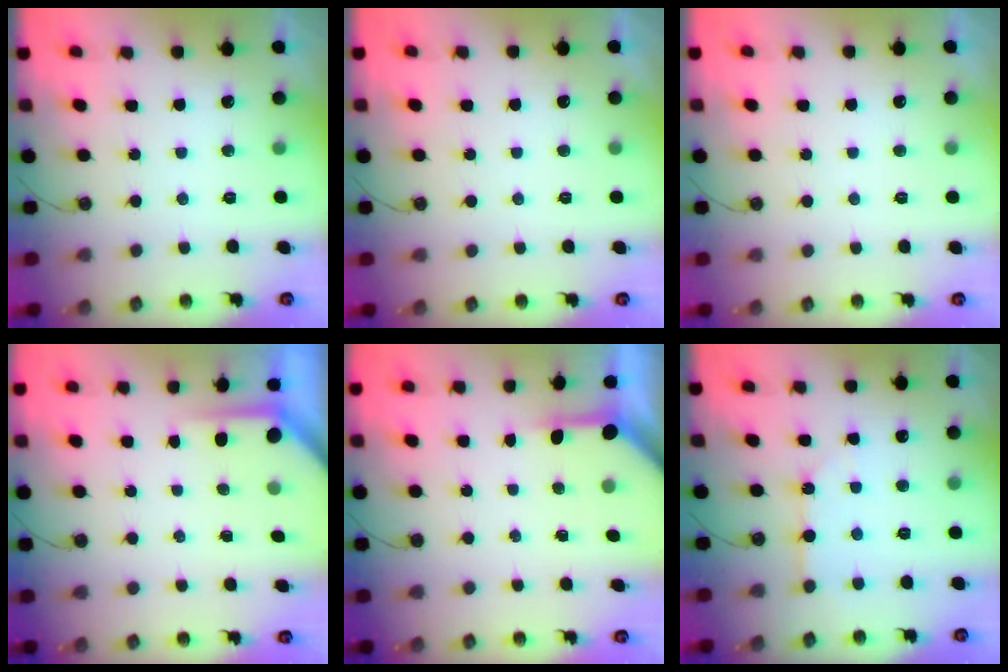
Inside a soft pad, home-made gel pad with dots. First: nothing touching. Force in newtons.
{"total": 0.0}
{"total": 0.0}
{"total": 3.3, "press": 3.3, "slide": 0.3}
{"total": 3.5, "press": 3.4, "slide": 0.4}
{"total": 4.6, "press": 4.6, "slide": 0.5}